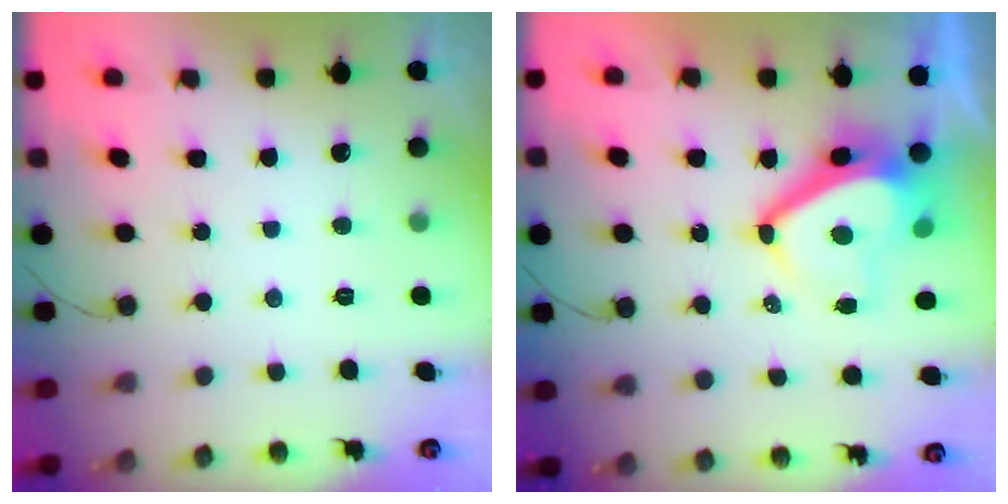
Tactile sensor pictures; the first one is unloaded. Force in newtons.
{"total": 9.4, "press": 9.4, "slide": 0.7}